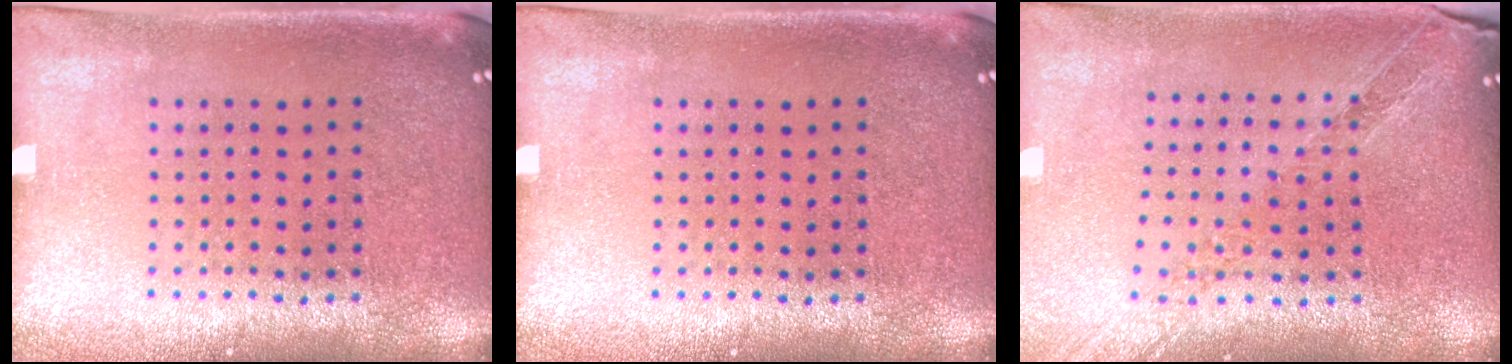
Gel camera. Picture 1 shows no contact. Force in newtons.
{"total": 0.0}
{"total": 1.0, "press": 1.0, "slide": 0.1}